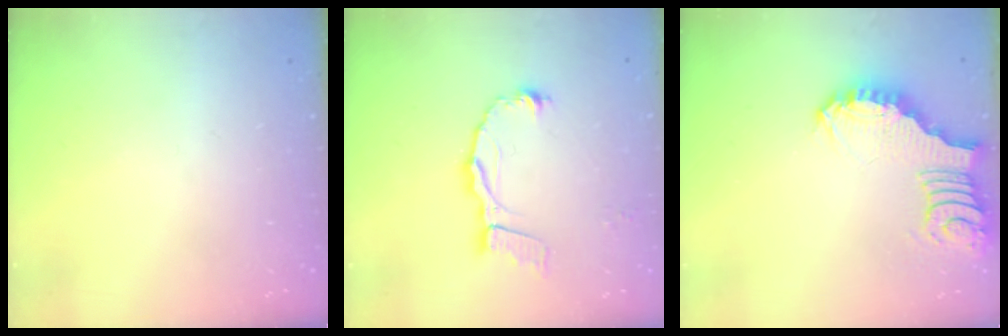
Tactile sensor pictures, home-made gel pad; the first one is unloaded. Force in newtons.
{"total": 10.6, "press": 10.4, "slide": 1.7}
{"total": 3.1, "press": 3.1, "slide": 0.5}